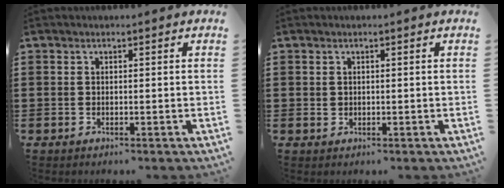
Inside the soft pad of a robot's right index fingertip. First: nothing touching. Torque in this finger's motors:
{"motor_torque": [-0.28, 0.31, 0.00, 0.01]}